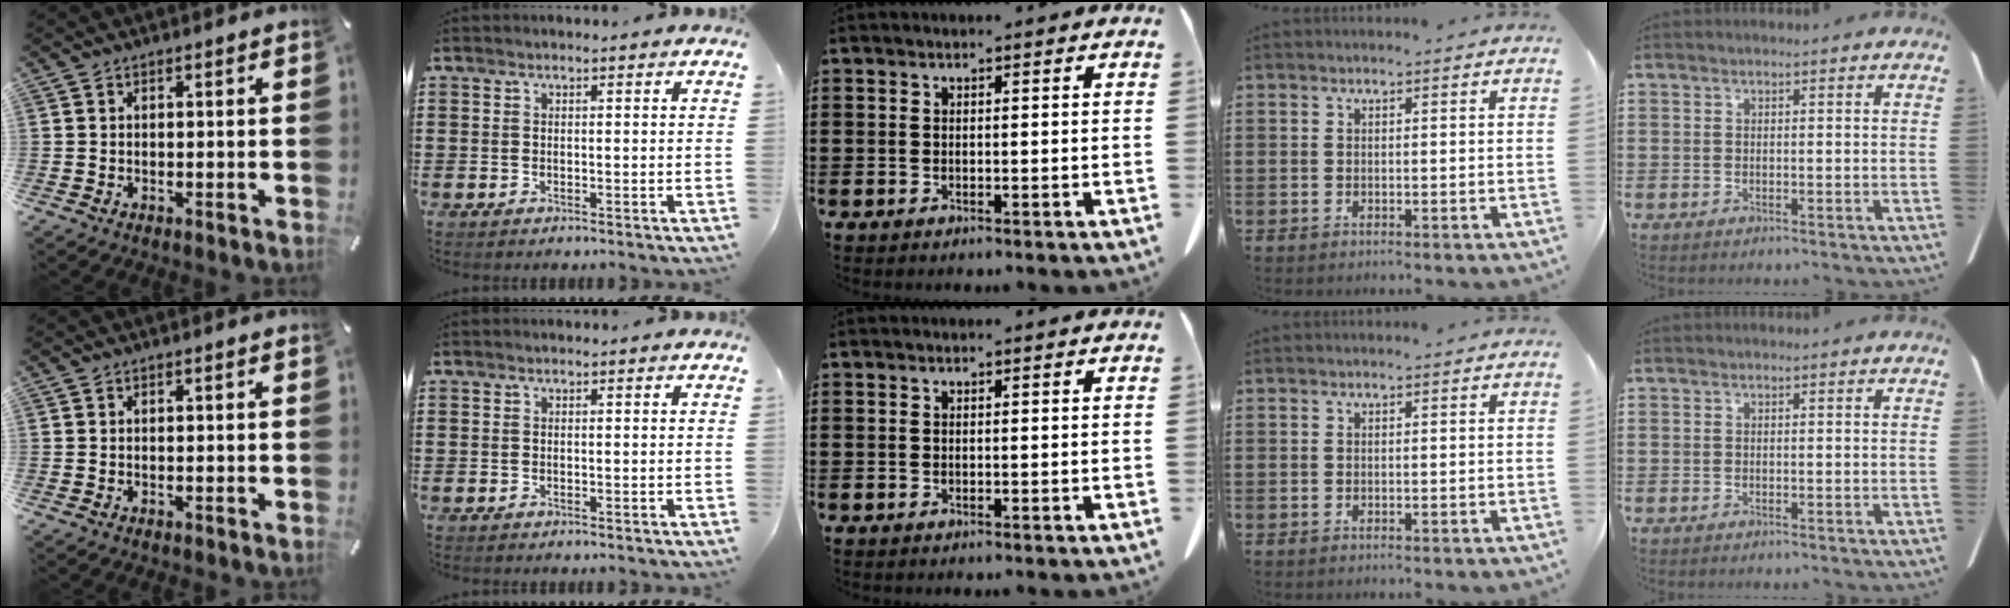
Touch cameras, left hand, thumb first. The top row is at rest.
{}